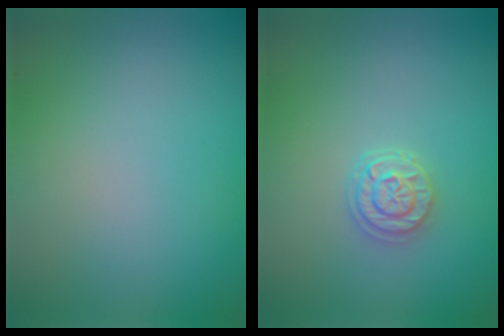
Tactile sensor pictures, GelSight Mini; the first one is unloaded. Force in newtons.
{"total": 2.2, "press": 2.0, "slide": 0.8}